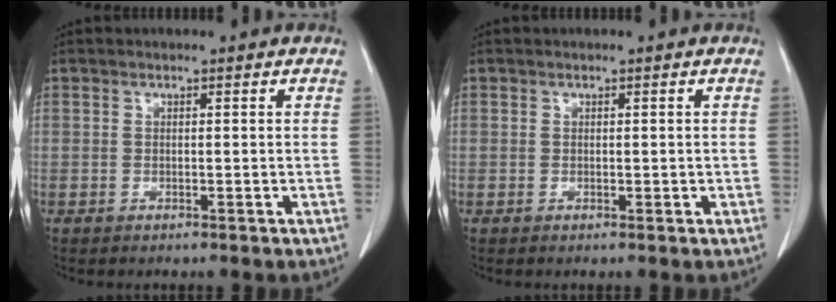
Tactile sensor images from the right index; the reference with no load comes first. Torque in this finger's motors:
{"motor_torque": [-0.21, 0.45, -0.04, 0.01]}